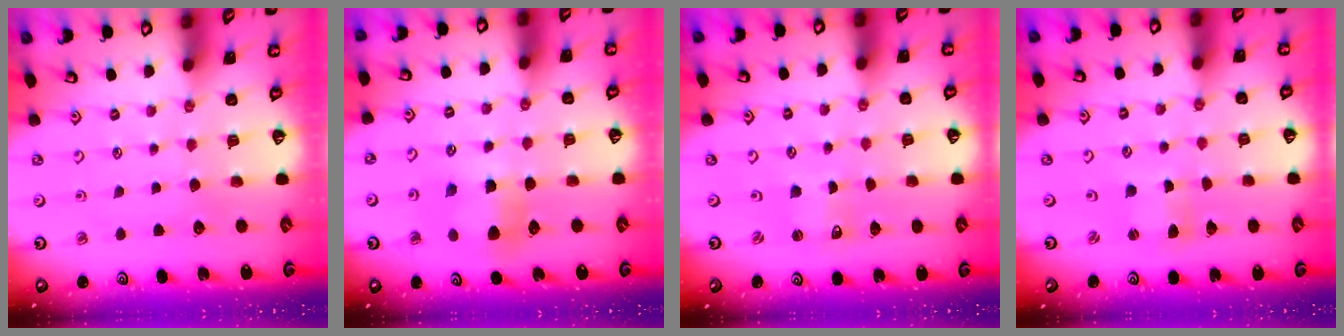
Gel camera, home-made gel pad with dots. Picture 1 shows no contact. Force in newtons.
{"total": 6.2, "press": 6.1, "slide": 0.5}
{"total": 0.0}
{"total": 2.1, "press": 2.1, "slide": 0.3}